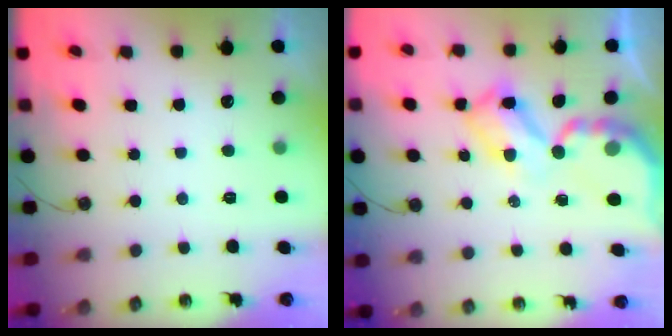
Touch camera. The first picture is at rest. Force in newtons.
{"total": 9.0, "press": 9.0, "slide": 0.6}